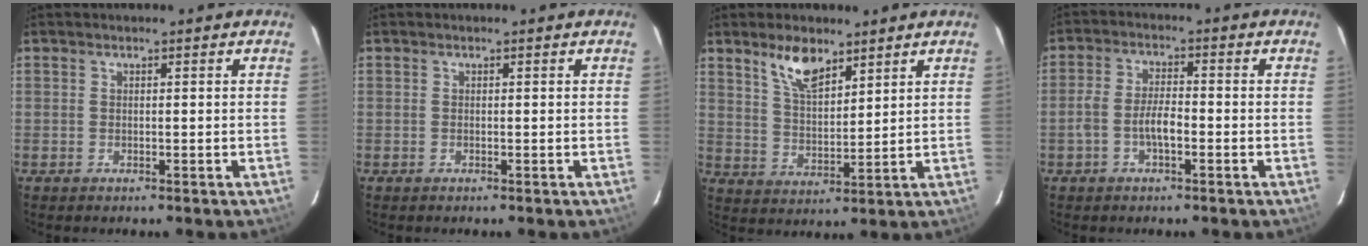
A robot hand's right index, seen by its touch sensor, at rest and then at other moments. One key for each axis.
{"total": 0.0}
{"total": 8.0, "fx": 5.5, "fy": 3.2, "fz": 4.8, "tx": -0.080, "ty": 0.001, "tz": 0.110}
{"total": 4.8, "fx": -1.9, "fy": 1.7, "fz": 4.1, "tx": -0.089, "ty": 0.009, "tz": -0.035}